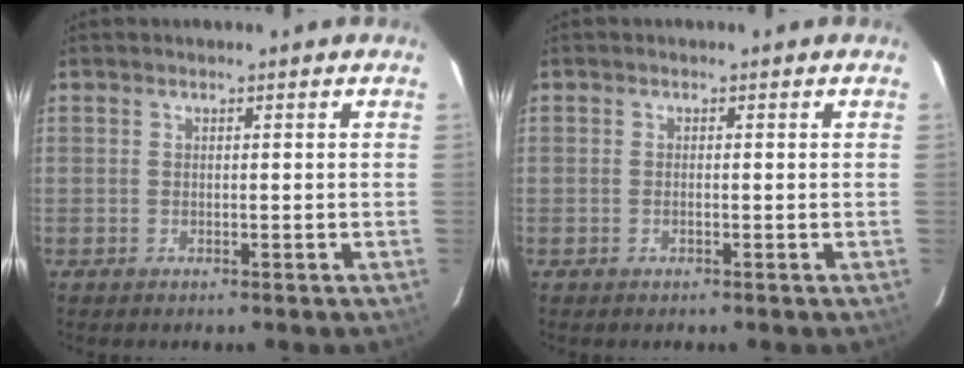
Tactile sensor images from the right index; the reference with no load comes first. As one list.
[{"total": 0.6, "force": [-0.2, 0.0, 0.5], "torque": [-0.012, 0.000, -0.003]}]